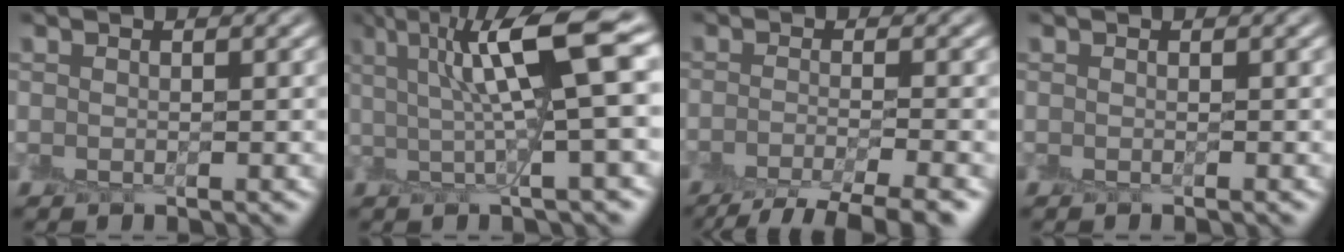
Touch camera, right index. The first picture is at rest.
{"total": 8.3, "force": [2.6, 1.3, 7.8], "torque": [-0.114, 0.009, 0.042]}
{"total": 5.8, "force": [-4.1, 1.2, 3.9], "torque": [-0.048, -0.005, -0.075]}
{"total": 0.0}